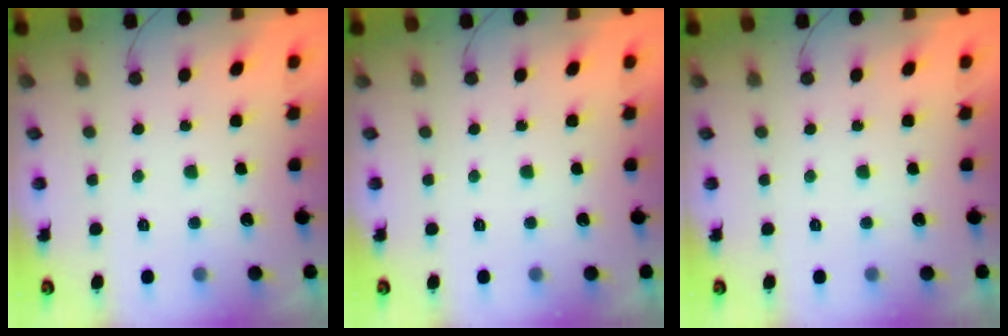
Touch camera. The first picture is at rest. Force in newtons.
{"total": 0.0}
{"total": 0.0}